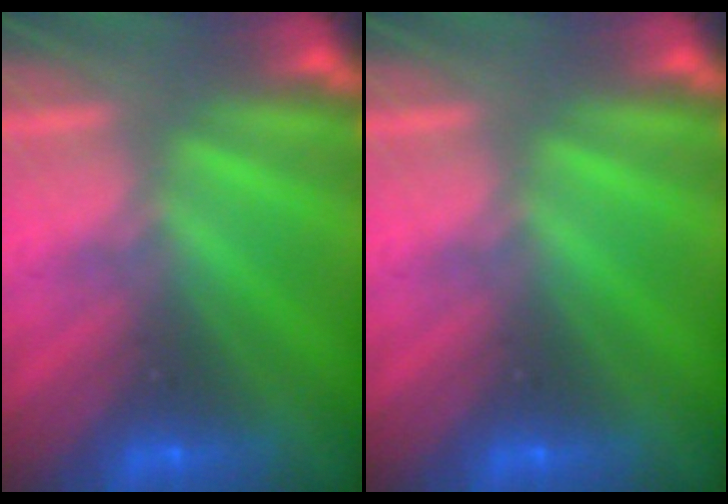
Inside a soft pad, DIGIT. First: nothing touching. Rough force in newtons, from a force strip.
{"total": 0.0}